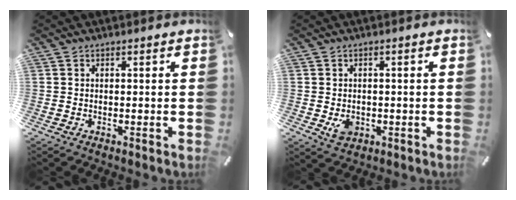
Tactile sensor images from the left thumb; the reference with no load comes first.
{"total": 3.6, "force": [-0.8, 2.9, 1.9], "torque": [-0.021, -0.003, -0.015]}